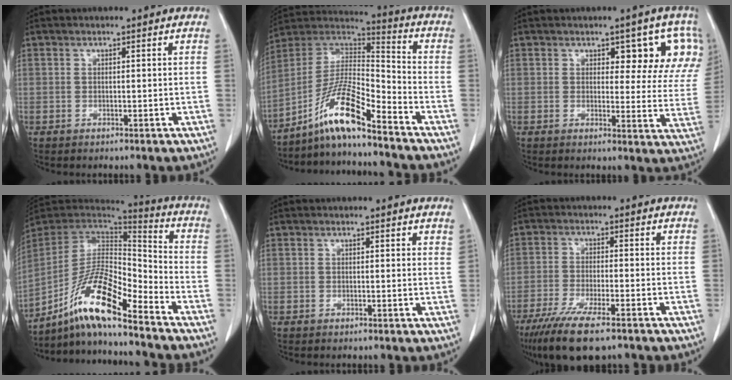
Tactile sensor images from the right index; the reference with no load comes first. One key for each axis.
{"total": 12.1, "fx": -8.7, "fy": 0.7, "fz": 8.4, "tx": -0.163, "ty": 0.015, "tz": -0.162}
{"total": 8.5, "fx": 4.7, "fy": 4.3, "fz": 5.7, "tx": -0.041, "ty": 0.000, "tz": 0.041}
{"total": 15.6, "fx": -10.6, "fy": 1.5, "fz": 11.4, "tx": -0.212, "ty": 0.005, "tz": -0.190}
{"total": 1.0, "fx": 0.9, "fy": 0.3, "fz": 0.4, "tx": -0.002, "ty": 0.001, "tz": 0.004}
{"total": 11.1, "fx": -7.9, "fy": 1.9, "fz": 7.5, "tx": -0.126, "ty": -0.024, "tz": -0.128}